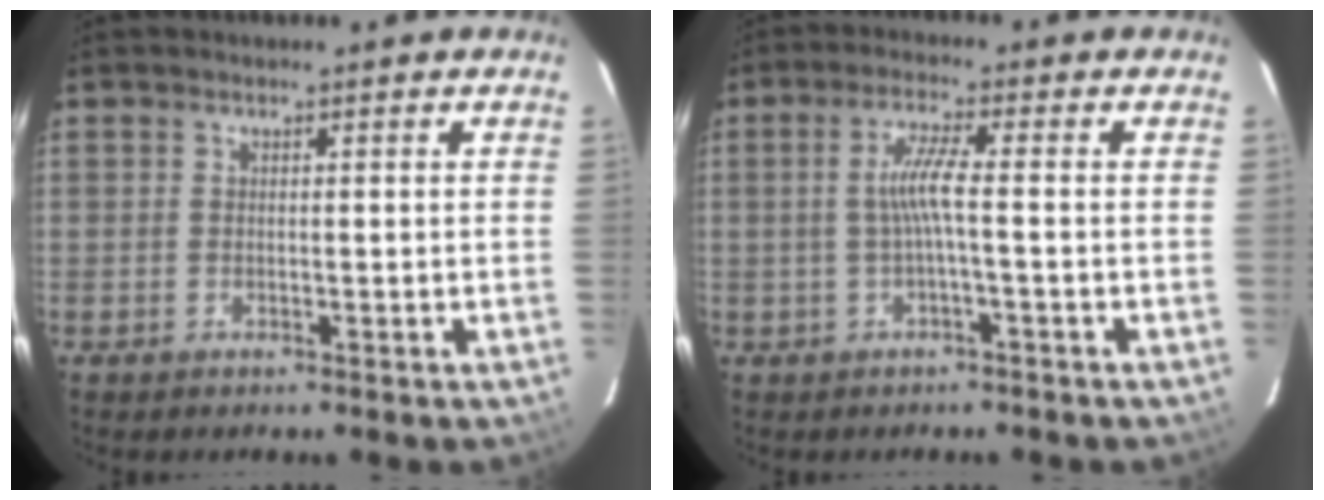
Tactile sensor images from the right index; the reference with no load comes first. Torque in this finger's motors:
{"motor_torque": [0.98, 0.22, 0.45, 0.12]}